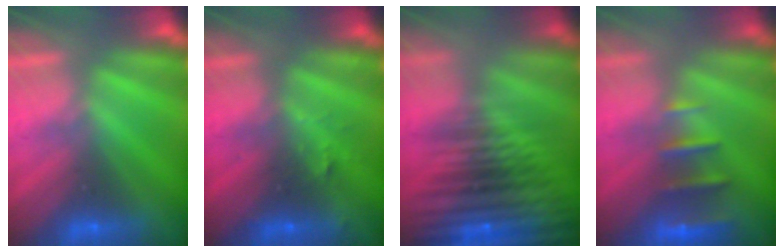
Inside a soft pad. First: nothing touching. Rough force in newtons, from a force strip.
{"total": 2.9}
{"total": 9.6}
{"total": 2.4}